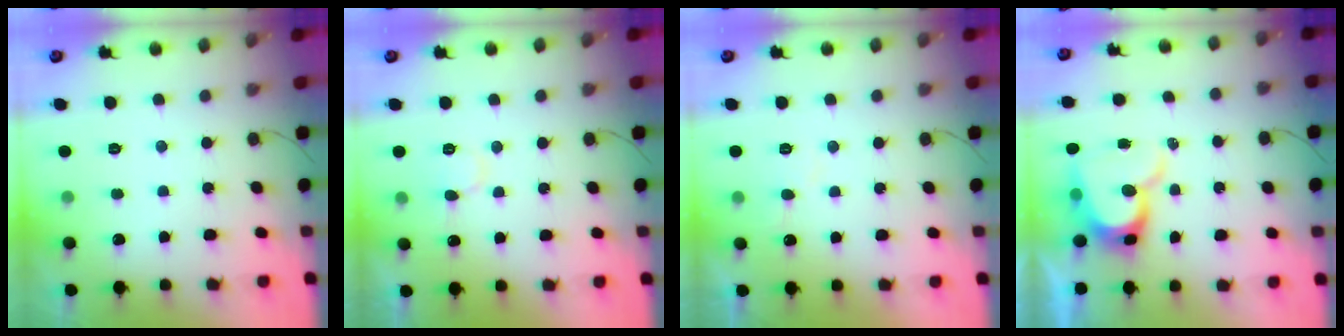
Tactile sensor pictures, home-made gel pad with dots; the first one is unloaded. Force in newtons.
{"total": 7.0, "press": 7.0, "slide": 0.2}
{"total": 5.5, "press": 5.5, "slide": 0.5}
{"total": 12.7, "press": 12.7, "slide": 1.3}